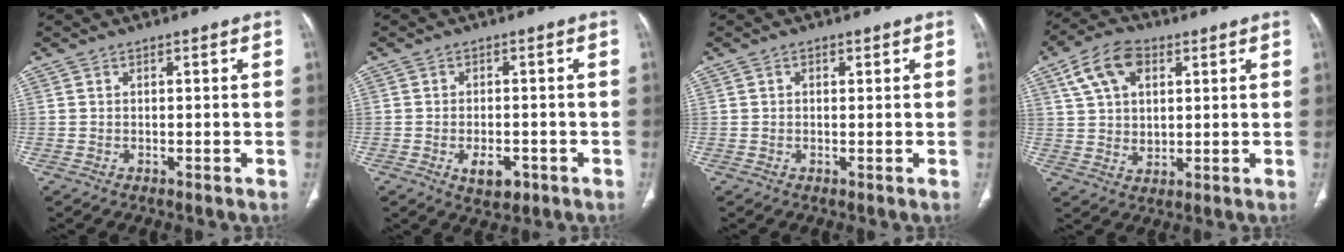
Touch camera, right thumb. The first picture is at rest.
{"total": 5.0, "force": [-2.0, 2.9, 3.6], "torque": [-0.050, 0.006, -0.022]}
{"total": 1.0, "force": [0.4, 0.7, 0.7], "torque": [-0.008, 0.000, 0.006]}
{"total": 10.9, "force": [4.6, 6.8, 7.2], "torque": [-0.122, -0.003, 0.084]}